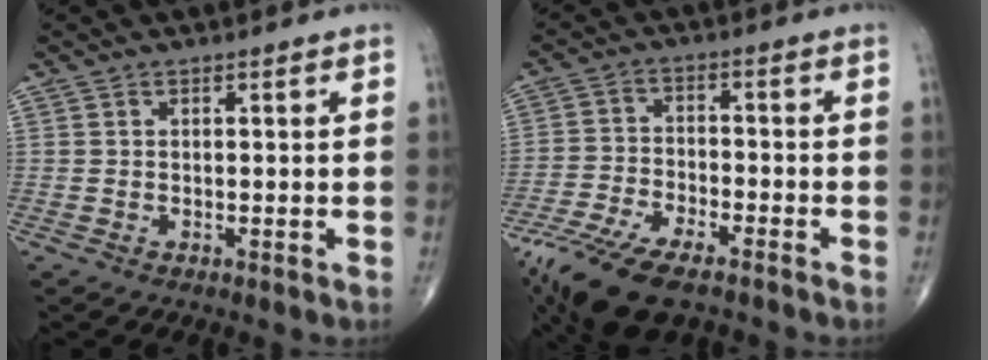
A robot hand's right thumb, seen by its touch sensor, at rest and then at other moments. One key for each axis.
{"total": 13.2, "fx": -9.2, "fy": 4.5, "fz": 8.3, "tx": -0.161, "ty": 0.015, "tz": -0.173}